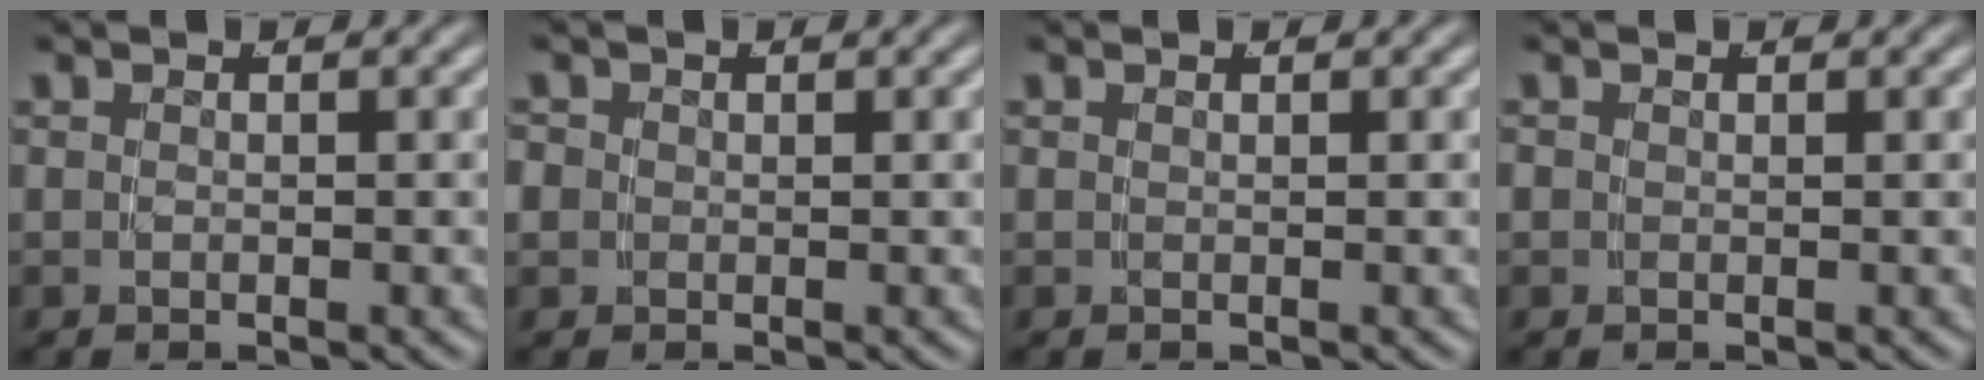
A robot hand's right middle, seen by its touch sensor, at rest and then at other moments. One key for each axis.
{"total": 2.2, "fx": 0.1, "fy": 2.1, "fz": 0.5, "tx": -0.024, "ty": -0.005, "tz": -0.002}
{"total": 0.0}
{"total": 0.7, "fx": 0.3, "fy": 0.7, "fz": 0.1, "tx": -0.008, "ty": 0.000, "tz": 0.001}